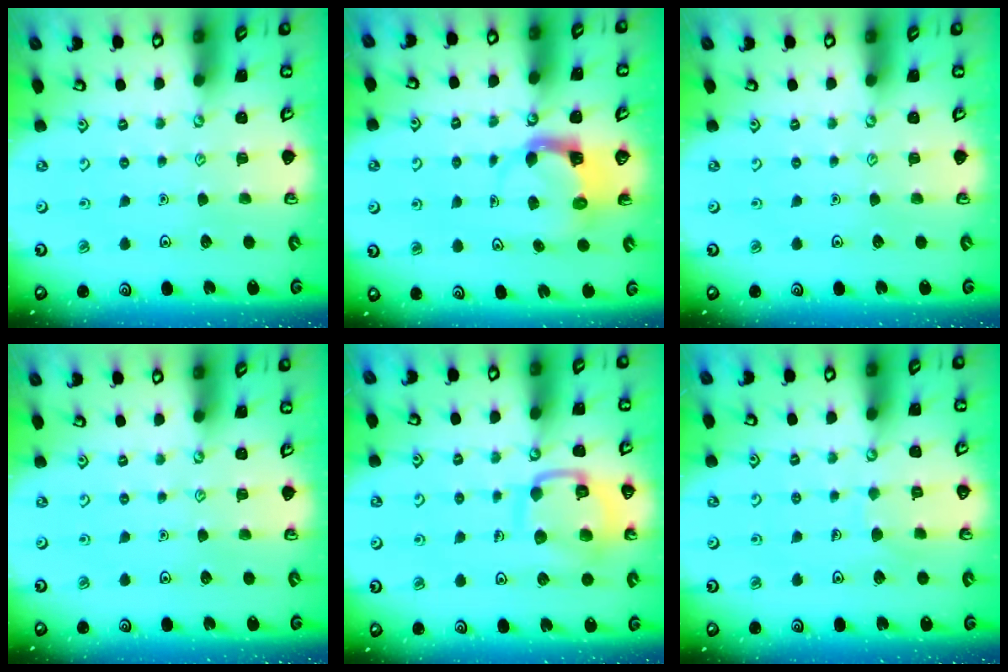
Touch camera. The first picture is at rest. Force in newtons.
{"total": 3.9, "press": 3.9, "slide": 0.3}
{"total": 0.0}
{"total": 0.0}
{"total": 12.3, "press": 12.3, "slide": 0.9}
{"total": 5.7, "press": 5.7, "slide": 0.5}